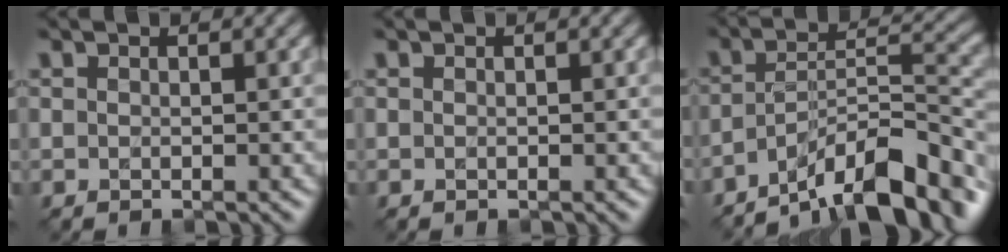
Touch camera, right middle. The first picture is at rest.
{"total": 0.0}
{"total": 11.2, "force": [-8.3, 3.0, 7.0], "torque": [-0.100, 0.018, -0.150]}